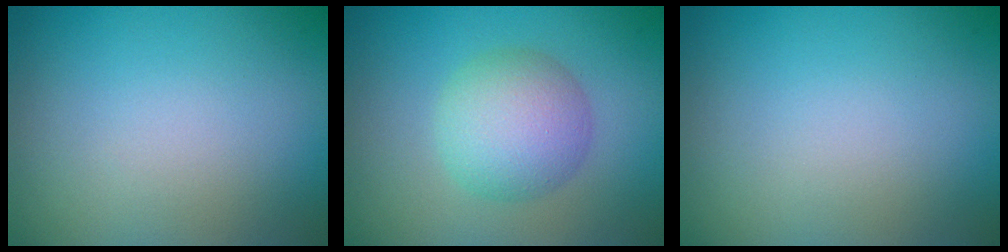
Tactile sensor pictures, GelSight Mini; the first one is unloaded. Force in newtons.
{"total": 4.8, "press": 4.8, "slide": 0.1}
{"total": 0.0}